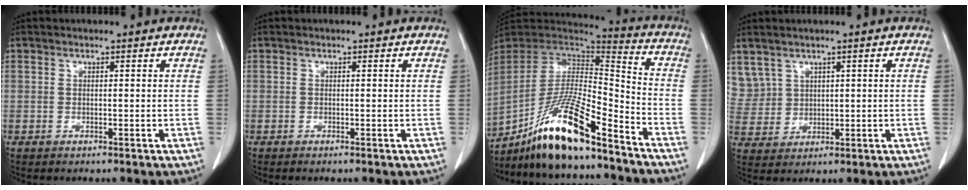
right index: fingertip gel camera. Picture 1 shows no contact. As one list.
[{"total": 0.5, "force": [-0.5, -0.1, 0.2], "torque": [-0.003, 0.001, -0.007]}, {"total": 17.5, "force": [-12.6, 2.3, 12.0], "torque": [-0.241, -0.004, -0.227]}, {"total": 6.5, "force": [3.9, 5.2, 0.6], "torque": [-0.023, 0.018, 0.097]}]